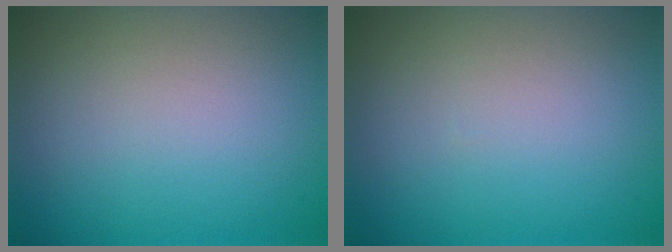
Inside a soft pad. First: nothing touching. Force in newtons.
{"total": 0.0}